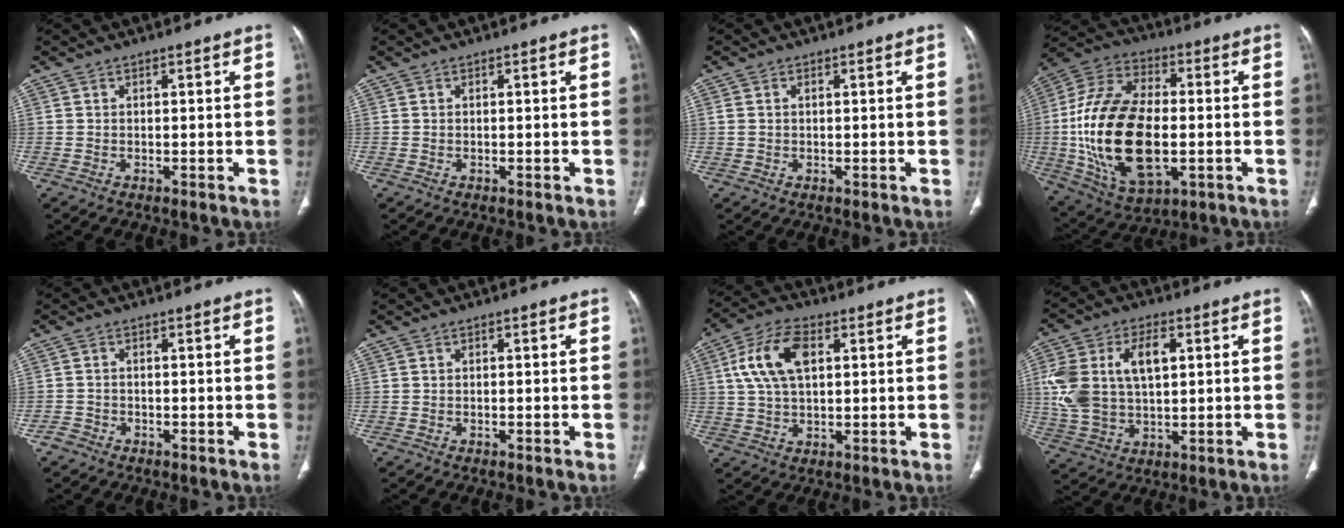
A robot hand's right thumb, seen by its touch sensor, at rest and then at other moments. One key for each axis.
{"total": 0.0}
{"total": 1.3, "fx": 0.2, "fy": 1.0, "fz": 0.9, "tx": -0.025, "ty": 0.011, "tz": 0.009}
{"total": 25.1, "fx": -2.6, "fy": 13.9, "fz": 20.7, "tx": -0.406, "ty": 0.006, "tz": -0.032}
{"total": 1.7, "fx": -1.3, "fy": 1.1, "fz": 0.1, "tx": -0.006, "ty": 0.005, "tz": -0.027}
{"total": 0.0}
{"total": 11.1, "fx": 3.0, "fy": 6.1, "fz": 8.8, "tx": -0.172, "ty": 0.010, "tz": 0.054}
{"total": 15.3, "fx": 3.0, "fy": 9.2, "fz": 11.9, "tx": -0.235, "ty": 0.010, "tz": 0.063}